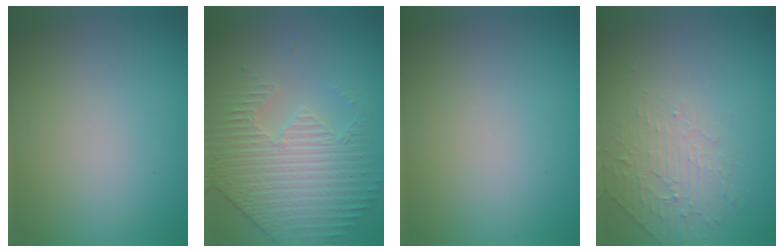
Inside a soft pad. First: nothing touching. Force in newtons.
{"total": 4.2, "press": 3.8, "slide": 1.8}
{"total": 0.0}
{"total": 2.1, "press": 1.2, "slide": 1.7}